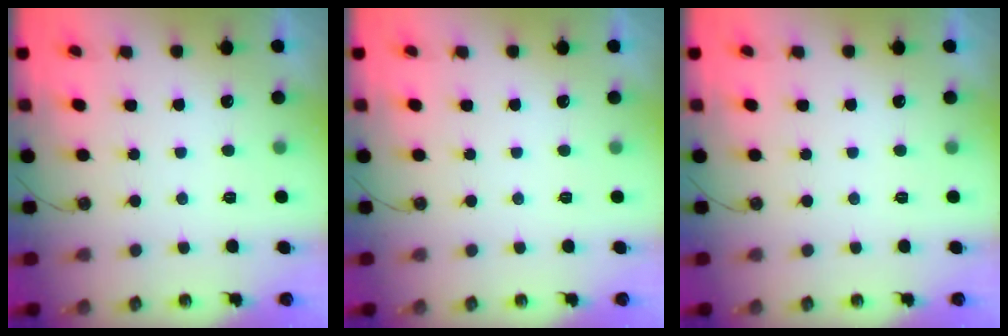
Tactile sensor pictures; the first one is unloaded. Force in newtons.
{"total": 0.0}
{"total": 0.0}